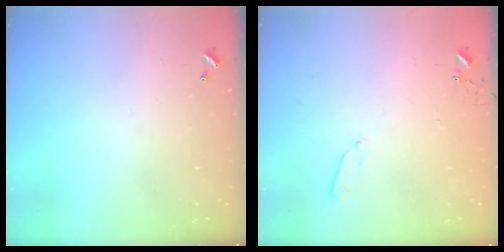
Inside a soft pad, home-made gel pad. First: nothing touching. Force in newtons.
{"total": 3.7, "press": 3.6, "slide": 0.5}